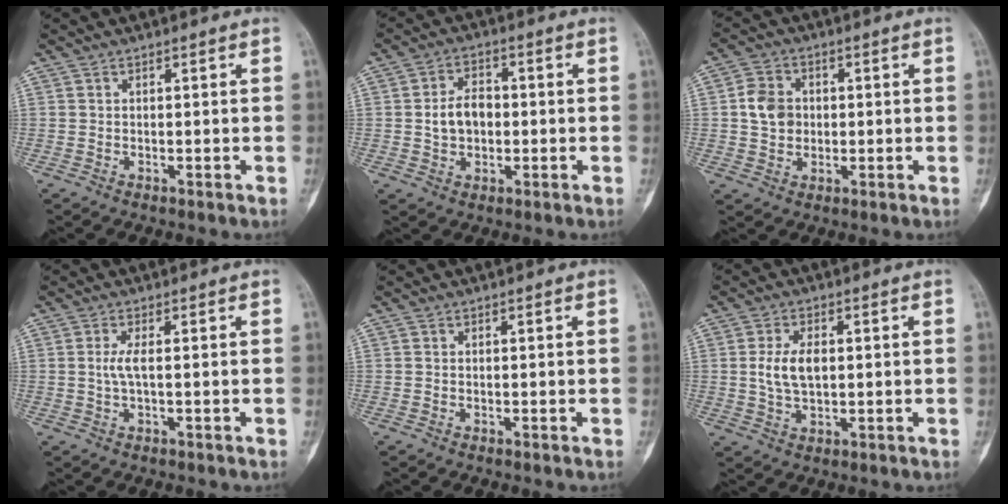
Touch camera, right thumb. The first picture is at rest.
{"total": 6.6, "force": [-0.2, 4.7, 4.6], "torque": [-0.067, 0.015, -0.004]}
{"total": 6.4, "force": [0.4, 5.3, 3.6], "torque": [-0.048, 0.003, 0.005]}
{"total": 2.3, "force": [0.1, 0.4, 2.3], "torque": [-0.064, 0.000, 0.001]}
{"total": 0.0}
{"total": 6.4, "force": [0.6, 3.5, 5.2], "torque": [-0.103, 0.001, 0.012]}